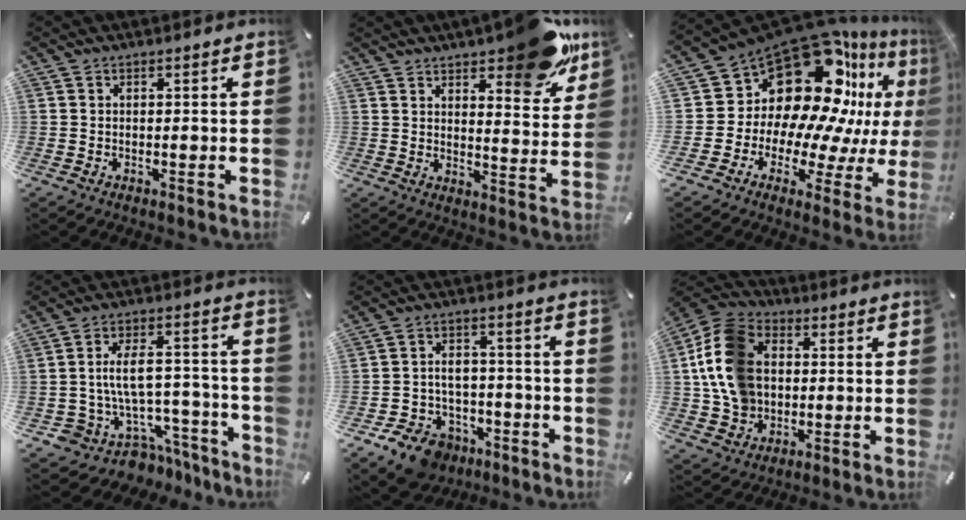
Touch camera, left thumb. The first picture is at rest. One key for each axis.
{"total": 14.4, "fx": 10.7, "fy": 5.1, "fz": 8.2, "tx": -0.083, "ty": -0.081, "tz": 0.178}
{"total": 23.7, "fx": 12.5, "fy": 15.0, "fz": 13.3, "tx": -0.214, "ty": -0.122, "tz": 0.234}
{"total": 10.9, "fx": -2.4, "fy": 8.6, "fz": 6.2, "tx": -0.104, "ty": 0.002, "tz": -0.030}
{"total": 9.6, "fx": -6.2, "fy": 6.7, "fz": 3.1, "tx": -0.057, "ty": 0.045, "tz": -0.107}
{"total": 14.8, "fx": 0.7, "fy": 12.3, "fz": 8.2, "tx": -0.188, "ty": 0.018, "tz": 0.014}